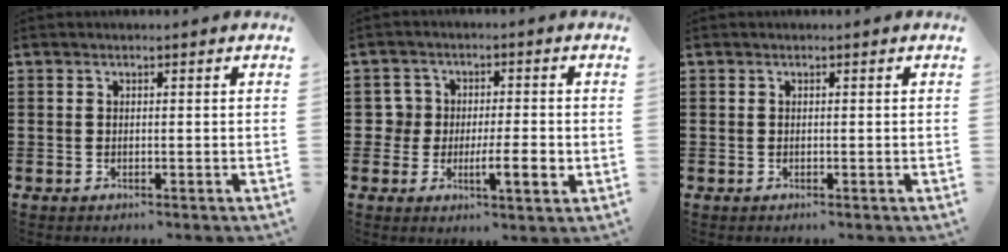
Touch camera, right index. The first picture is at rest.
{"total": 6.1, "force": [-1.1, 3.9, 4.6], "torque": [-0.087, 0.005, -0.022]}
{"total": 0.0}